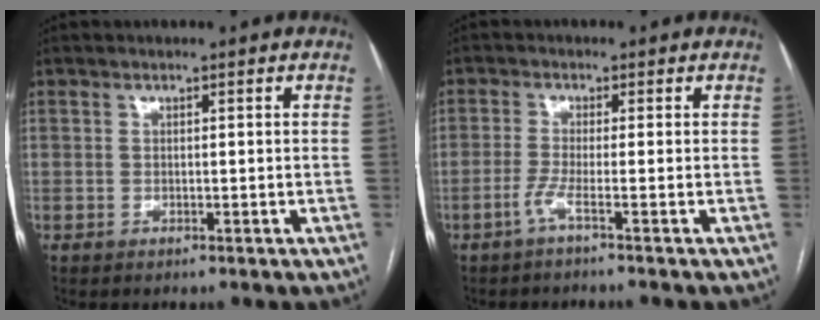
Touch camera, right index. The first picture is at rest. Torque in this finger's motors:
{"motor_torque": [-0.06, -0.17, 0.13, 0.05]}